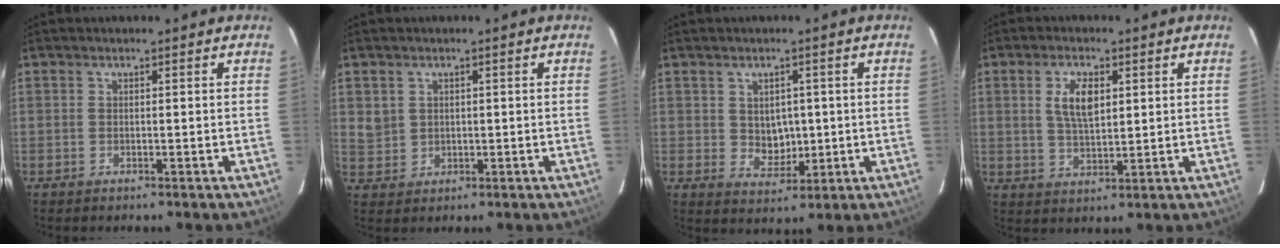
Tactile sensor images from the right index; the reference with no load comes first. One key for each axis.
{"total": 3.3, "fx": 1.0, "fy": 3.1, "fz": 0.7, "tx": -0.009, "ty": 0.008, "tz": 0.027}
{"total": 4.8, "fx": 0.6, "fy": 4.1, "fz": 2.4, "tx": -0.039, "ty": 0.001, "tz": 0.020}
{"total": 6.2, "fx": 1.9, "fy": 2.8, "fz": 5.2, "tx": -0.097, "ty": 0.005, "tz": 0.038}